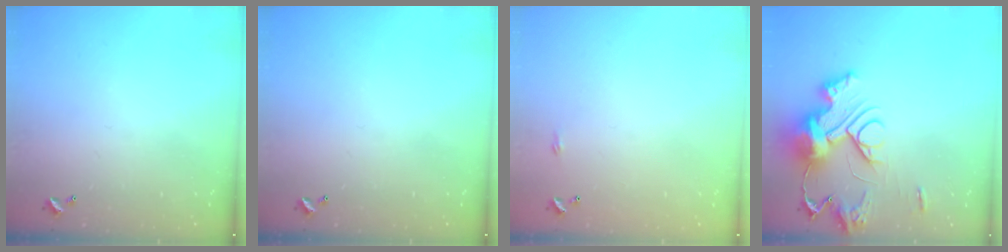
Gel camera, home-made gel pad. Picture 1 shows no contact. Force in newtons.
{"total": 0.0}
{"total": 2.2, "press": 2.1, "slide": 0.4}
{"total": 18.2, "press": 18.1, "slide": 0.9}